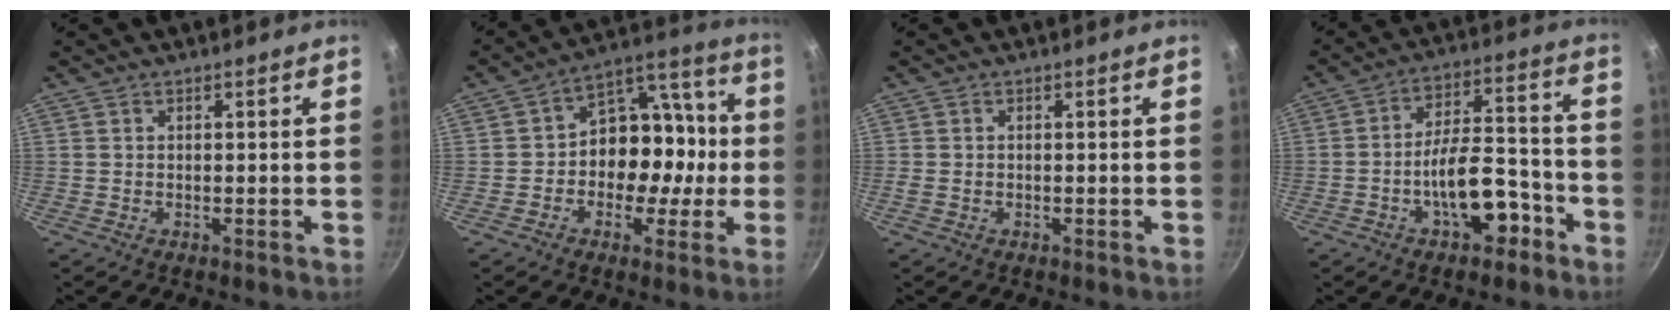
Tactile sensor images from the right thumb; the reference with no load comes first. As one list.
[{"total": 13.8, "force": [-1.9, 10.5, 8.7], "torque": [-0.065, 0.057, -0.039]}, {"total": 1.0, "force": [-0.3, 0.8, 0.6], "torque": [-0.013, 0.001, -0.007]}, {"total": 12.5, "force": [-5.7, 6.1, 9.4], "torque": [-0.112, 0.065, -0.081]}]